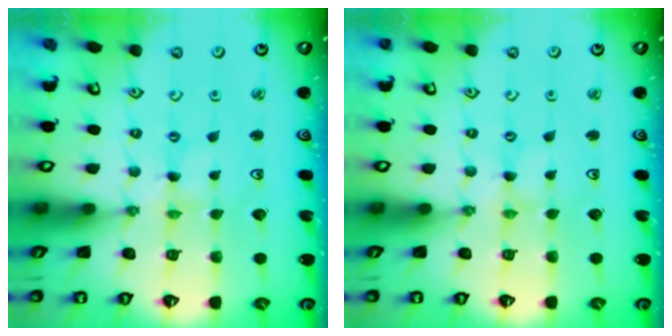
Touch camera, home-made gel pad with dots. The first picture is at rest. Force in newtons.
{"total": 0.5, "press": 0.5, "slide": 0.1}